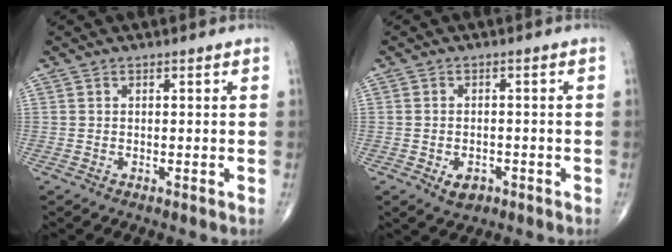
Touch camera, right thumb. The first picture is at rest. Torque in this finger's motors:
{"motor_torque": [-0.37, 0.01, -0.11, 0.13, -0.02]}